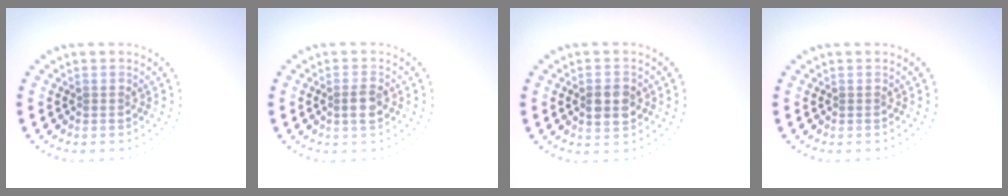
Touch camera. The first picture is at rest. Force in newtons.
{"total": 1.7, "press": 1.6, "slide": 0.5}
{"total": 3.3, "press": 3.3, "slide": 0.1}
{"total": 0.0}